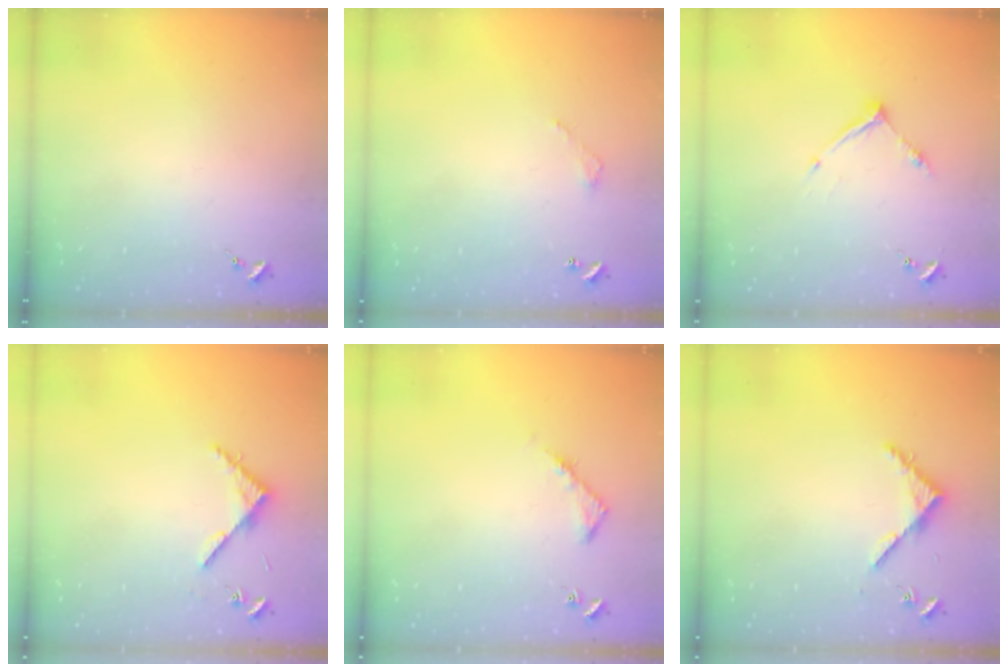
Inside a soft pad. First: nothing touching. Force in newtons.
{"total": 3.1, "press": 3.0, "slide": 0.3}
{"total": 8.6, "press": 8.6, "slide": 0.5}
{"total": 4.2, "press": 4.2, "slide": 0.4}
{"total": 4.3, "press": 4.3, "slide": 0.4}
{"total": 3.7, "press": 3.7, "slide": 0.3}